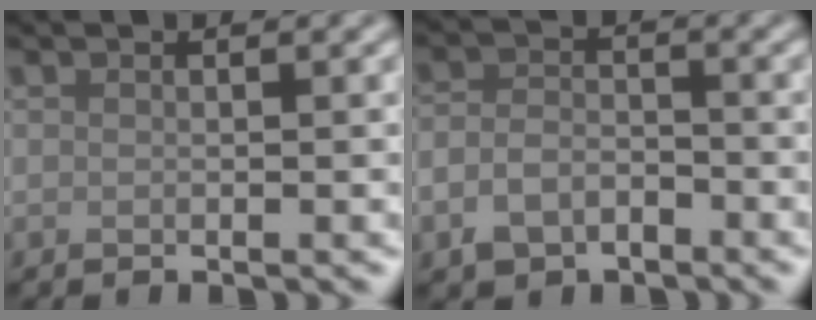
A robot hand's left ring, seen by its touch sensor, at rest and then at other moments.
{"total": 3.4, "force": [-2.0, 2.2, 1.6], "torque": [-0.028, -0.002, -0.048]}